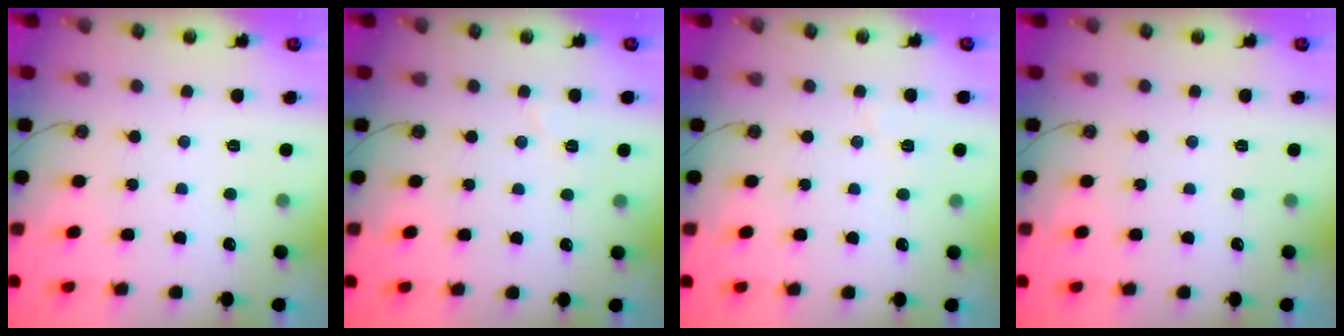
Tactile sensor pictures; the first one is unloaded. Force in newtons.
{"total": 4.8, "press": 4.2, "slide": 2.3}
{"total": 5.3, "press": 5.0, "slide": 1.9}
{"total": 0.0}